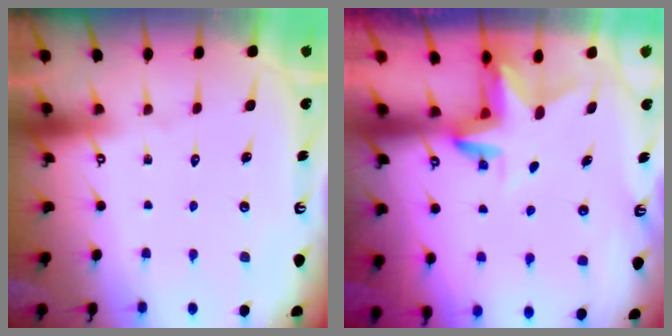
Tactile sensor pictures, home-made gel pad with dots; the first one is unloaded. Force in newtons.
{"total": 3.2, "press": 3.2, "slide": 0.2}